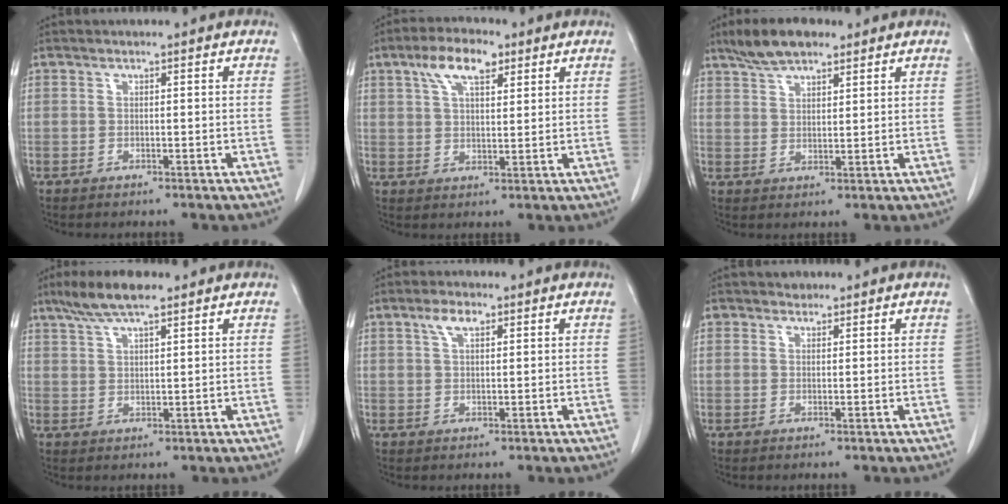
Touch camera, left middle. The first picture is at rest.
{"total": 7.2, "force": [4.1, 2.7, 5.3], "torque": [-0.104, 0.017, 0.073]}
{"total": 6.9, "force": [5.4, 2.3, 3.7], "torque": [-0.074, 0.014, 0.099]}
{"total": 6.8, "force": [5.1, 1.2, 4.4], "torque": [-0.092, 0.014, 0.093]}
{"total": 2.9, "force": [1.6, 1.2, 2.1], "torque": [-0.047, 0.008, 0.034]}
{"total": 1.3, "force": [1.0, 0.9, 0.1], "torque": [0.001, 0.000, 0.011]}